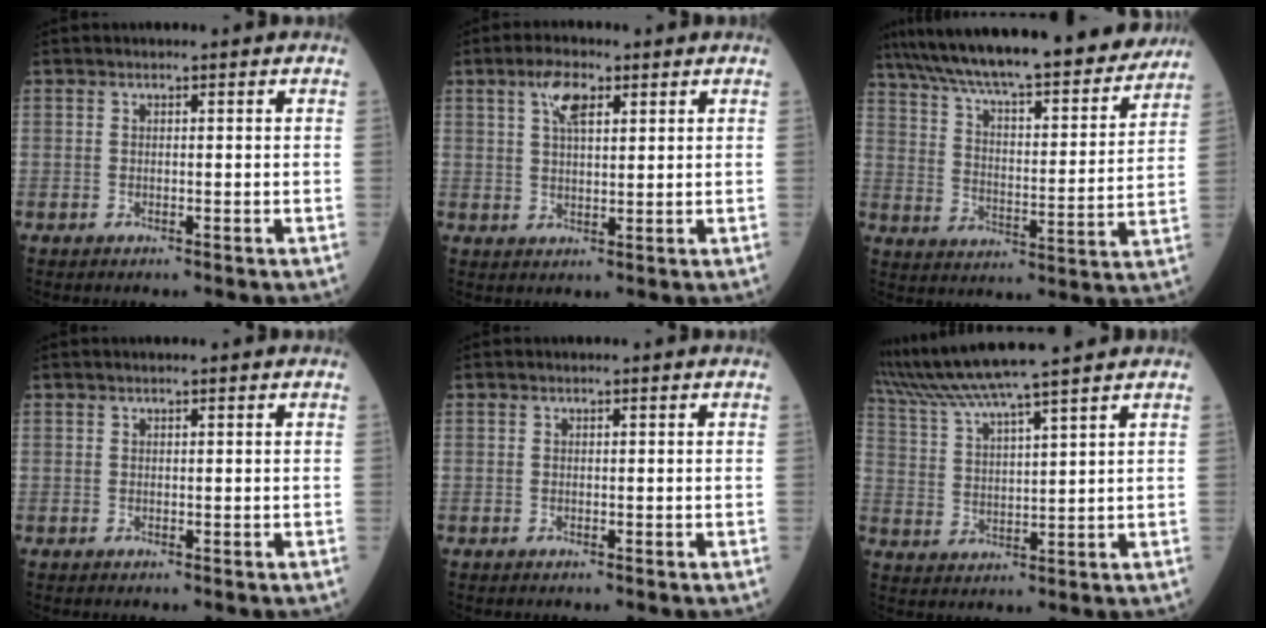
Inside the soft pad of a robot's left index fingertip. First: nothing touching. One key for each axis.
{"total": 4.7, "fx": 2.3, "fy": 1.7, "fz": 3.7, "tx": -0.078, "ty": 0.007, "tz": 0.042}
{"total": 29.1, "fx": 25.2, "fy": 4.6, "fz": 13.9, "tx": -0.237, "ty": -0.015, "tz": 0.352}
{"total": 1.0, "fx": 0.9, "fy": 0.0, "fz": 0.5, "tx": -0.008, "ty": 0.016, "tz": 0.016}
{"total": 0.0}
{"total": 12.1, "fx": 10.6, "fy": -1.7, "fz": 5.6, "tx": -0.111, "ty": 0.022, "tz": 0.190}